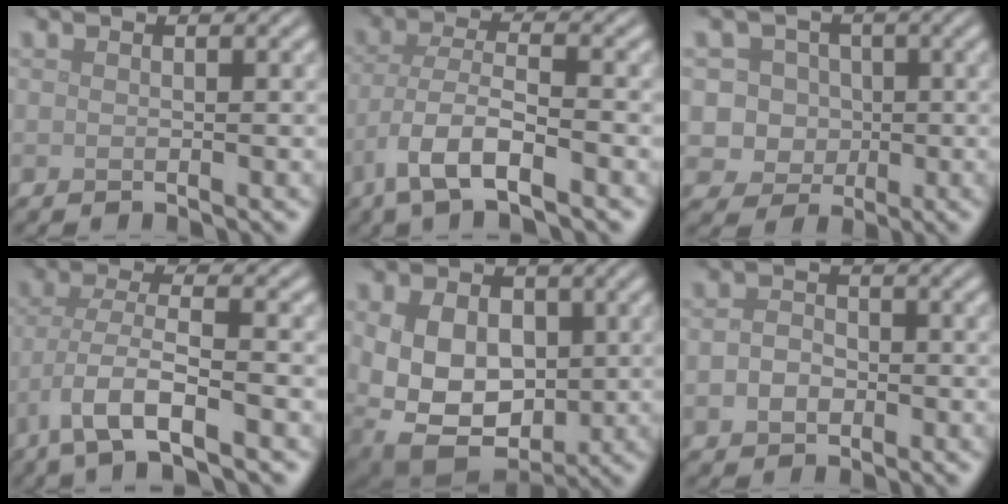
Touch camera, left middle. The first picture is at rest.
{"total": 6.3, "force": [-3.8, 1.8, 4.8], "torque": [-0.098, -0.005, -0.077]}
{"total": 4.8, "force": [0.7, 4.4, 1.6], "torque": [-0.001, 0.012, -0.003]}
{"total": 6.1, "force": [-3.2, 1.6, 4.9], "torque": [-0.094, -0.002, -0.064]}
{"total": 11.0, "force": [-0.6, 8.5, 7.0], "torque": [-0.107, -0.012, -0.009]}
{"total": 2.2, "force": [-0.4, 1.8, 1.3], "torque": [-0.025, -0.003, -0.013]}